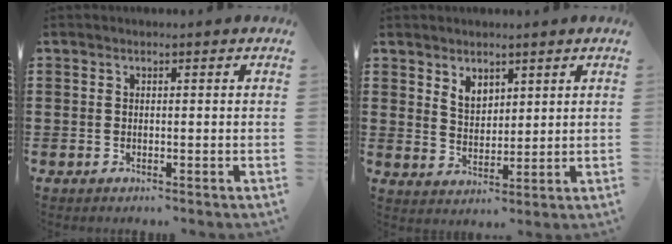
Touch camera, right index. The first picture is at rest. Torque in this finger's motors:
{"motor_torque": [0.41, 0.14, 0.10, 0.09]}